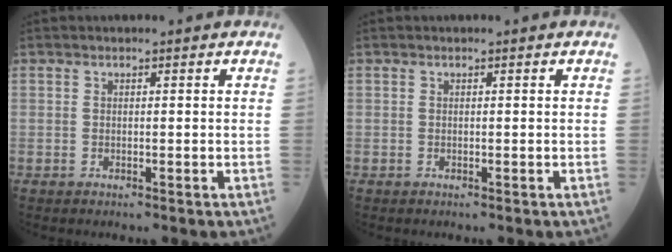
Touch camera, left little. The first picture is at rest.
{"total": 0.0}